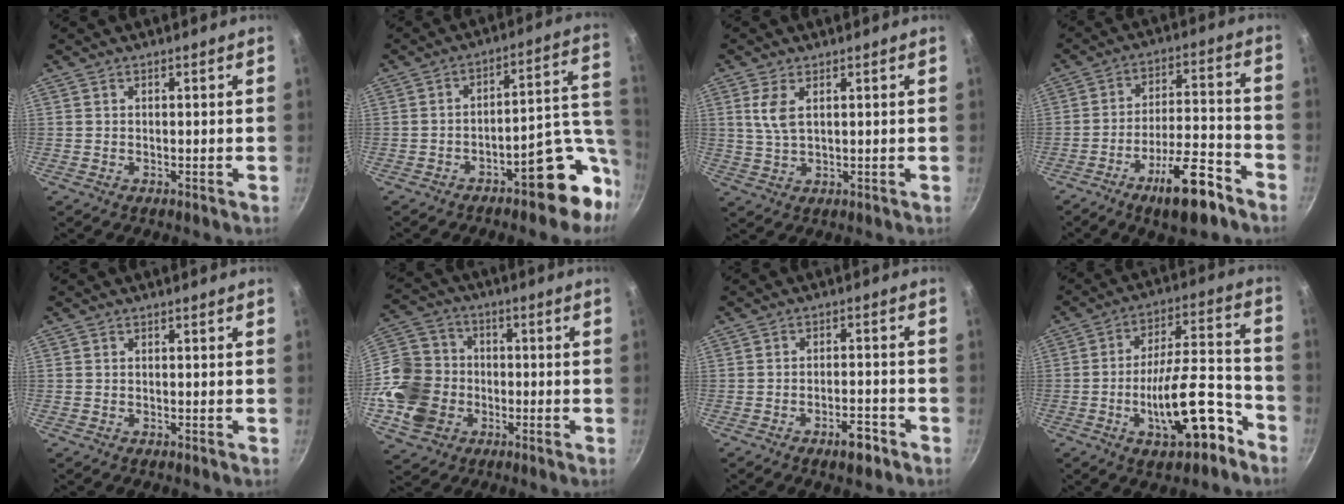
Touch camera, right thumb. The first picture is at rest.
{"total": 13.2, "force": [-6.5, 5.3, 10.2], "torque": [-0.063, 0.064, -0.088]}
{"total": 4.6, "force": [1.6, 2.1, 3.8], "torque": [-0.078, -0.007, 0.033]}
{"total": 13.9, "force": [-8.5, 4.1, 10.1], "torque": [-0.149, 0.057, -0.131]}
{"total": 0.0}
{"total": 15.7, "force": [-4.0, 13.2, 7.5], "torque": [-0.134, 0.037, -0.079]}
{"total": 5.0, "force": [-3.1, 1.8, 3.5], "torque": [-0.043, 0.022, -0.043]}
{"total": 16.9, "force": [-7.7, 6.3, 13.7], "torque": [-0.182, 0.064, -0.117]}